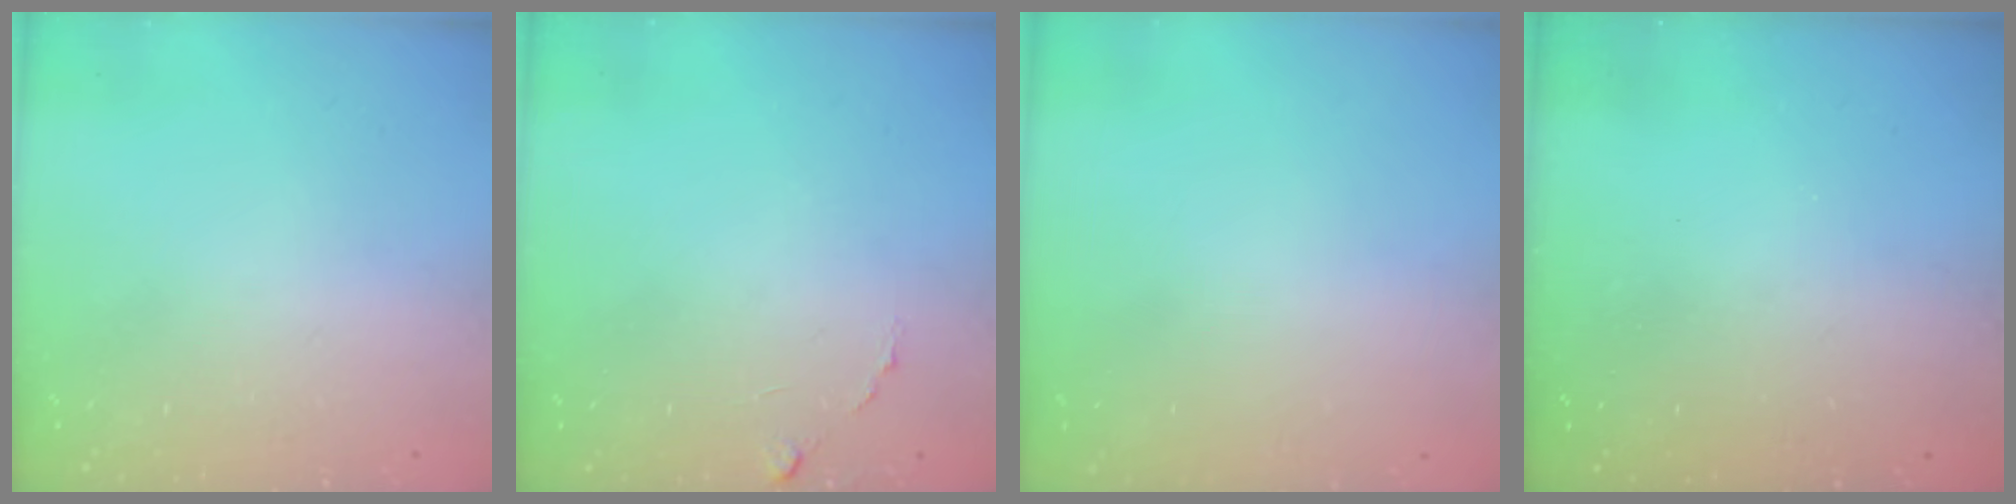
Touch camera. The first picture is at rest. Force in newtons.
{"total": 5.2, "press": 5.2, "slide": 0.4}
{"total": 3.0, "press": 3.0, "slide": 0.1}
{"total": 3.3, "press": 3.3, "slide": 0.1}